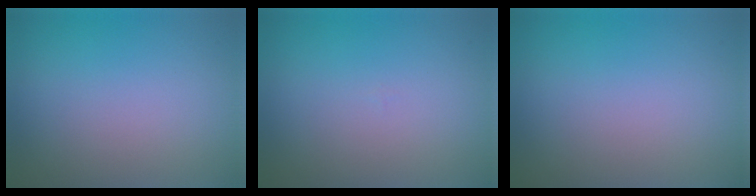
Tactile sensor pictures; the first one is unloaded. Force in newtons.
{"total": 0.0}
{"total": 0.0}